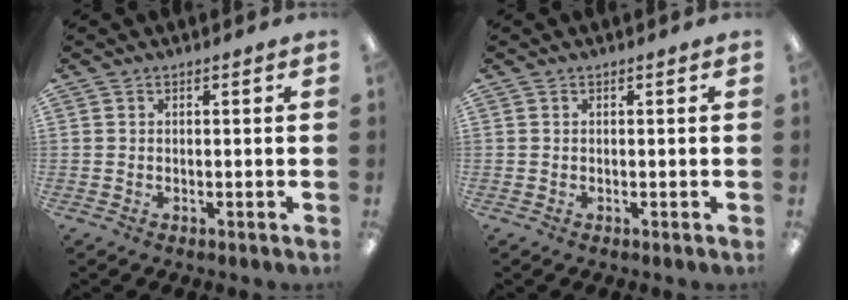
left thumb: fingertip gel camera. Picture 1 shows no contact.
{"total": 0.0}